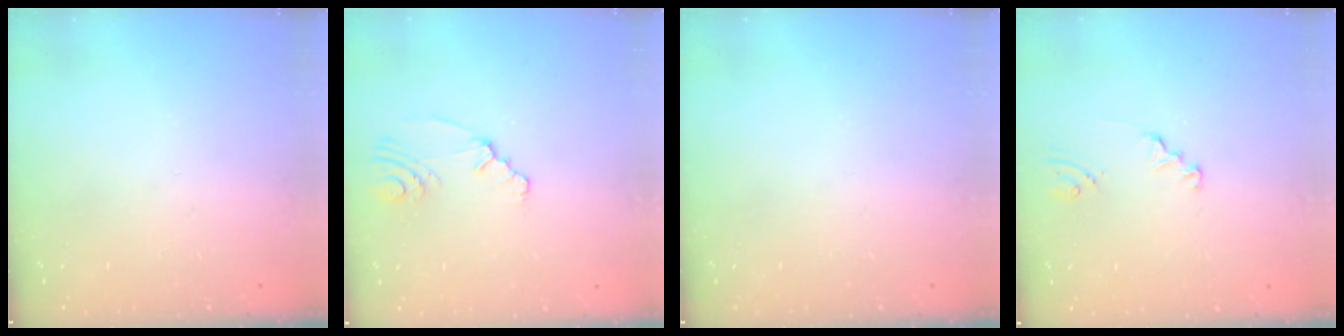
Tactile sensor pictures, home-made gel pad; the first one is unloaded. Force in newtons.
{"total": 2.5, "press": 2.2, "slide": 1.2}
{"total": 0.0}
{"total": 1.5, "press": 1.5, "slide": 0.1}